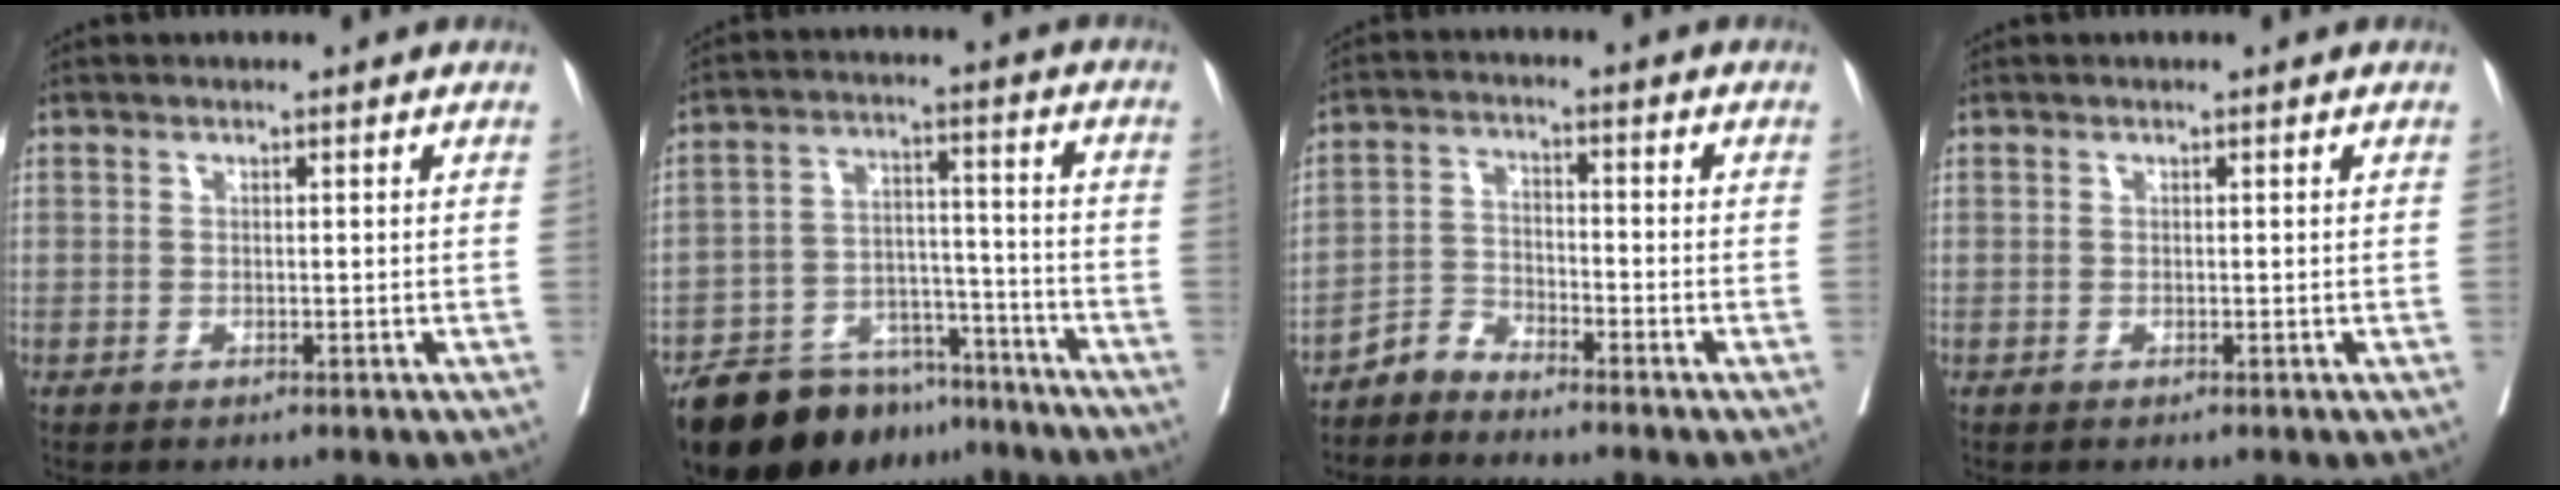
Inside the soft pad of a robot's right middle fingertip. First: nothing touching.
{"total": 14.9, "force": [-12.3, 6.4, 5.3], "torque": [-0.074, 0.030, -0.197]}
{"total": 3.3, "force": [-3.3, 0.6, -0.2], "torque": [0.009, -0.005, -0.067]}
{"total": 0.0}